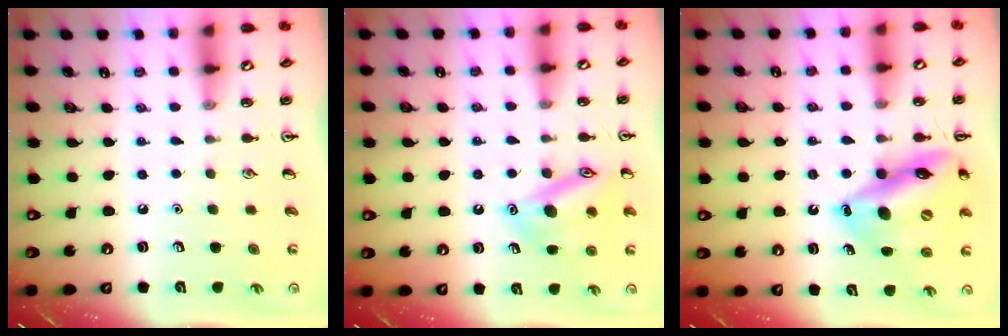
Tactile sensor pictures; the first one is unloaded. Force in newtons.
{"total": 15.5, "press": 15.4, "slide": 1.4}
{"total": 17.1, "press": 16.7, "slide": 3.7}